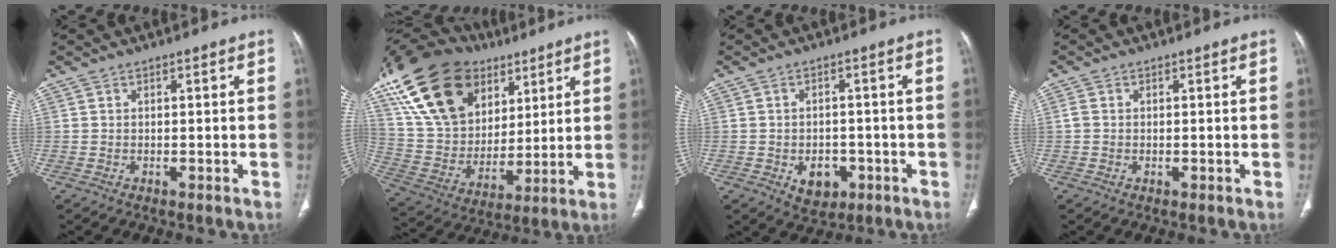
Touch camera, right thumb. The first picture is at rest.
{"total": 26.7, "force": [13.1, 17.8, 15.0], "torque": [-0.270, -0.002, 0.240]}
{"total": 5.6, "force": [-2.0, 4.1, 3.3], "torque": [-0.028, 0.009, -0.019]}
{"total": 1.1, "force": [0.0, 0.9, 0.7], "torque": [-0.018, -0.001, -0.002]}